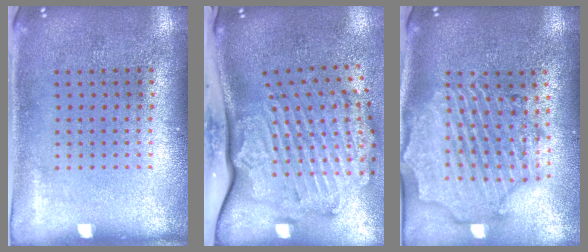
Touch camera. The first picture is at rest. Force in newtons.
{"total": 3.5, "press": 2.4, "slide": 2.5}
{"total": 2.8, "press": 2.5, "slide": 1.3}